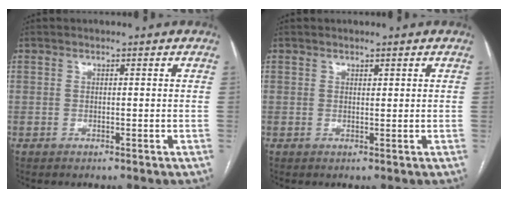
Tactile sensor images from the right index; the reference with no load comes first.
{"total": 0.6, "force": [0.4, 0.2, 0.3], "torque": [-0.004, -0.003, 0.007]}